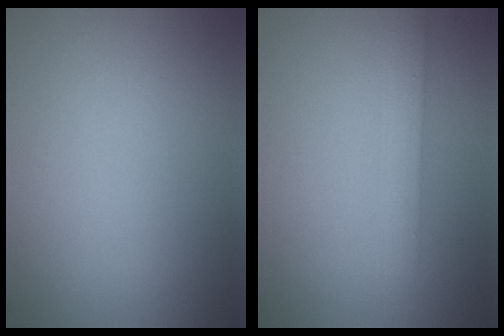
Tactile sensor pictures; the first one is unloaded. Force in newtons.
{"total": 2.2, "press": 2.2, "slide": 0.1}